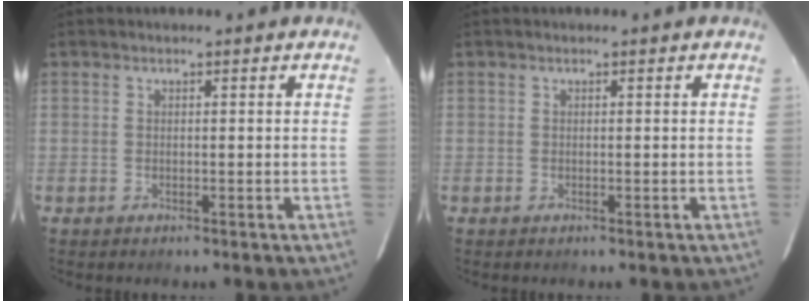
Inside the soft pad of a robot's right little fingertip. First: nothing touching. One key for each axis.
{"total": 0.0}